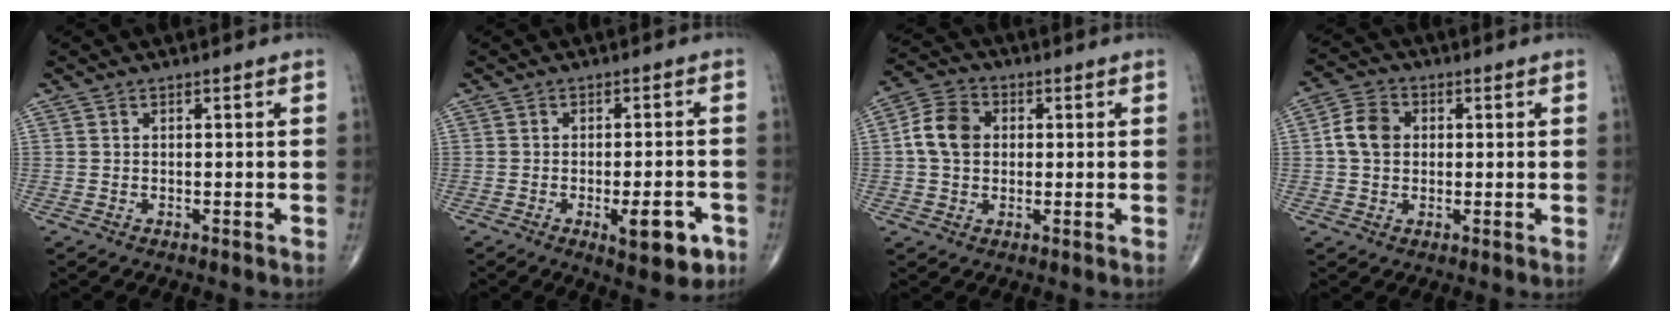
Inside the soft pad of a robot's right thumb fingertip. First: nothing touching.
{"total": 8.0, "force": [-3.4, 2.8, 6.7], "torque": [-0.080, 0.008, -0.039]}
{"total": 7.7, "force": [0.7, 6.0, 4.7], "torque": [-0.079, 0.015, 0.004]}
{"total": 6.2, "force": [0.6, 4.9, 3.8], "torque": [-0.063, 0.011, 0.004]}